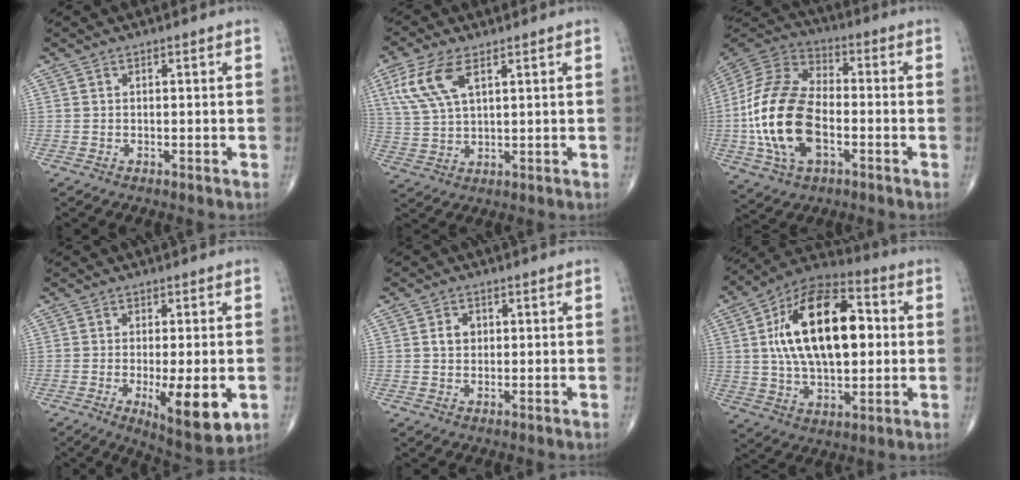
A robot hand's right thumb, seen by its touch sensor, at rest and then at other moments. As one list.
[{"total": 9.3, "force": [4.2, 4.1, 7.2], "torque": [-0.166, -0.002, 0.089]}, {"total": 20.4, "force": [-3.9, 11.7, 16.3], "torque": [-0.330, 0.019, -0.074]}, {"total": 11.1, "force": [-2.8, 3.4, 10.2], "torque": [-0.145, -0.023, -0.034]}, {"total": 2.7, "force": [0.5, 2.2, 1.5], "torque": [-0.016, 0.004, 0.009]}, {"total": 23.0, "force": [3.2, 12.3, 19.2], "torque": [-0.306, 0.013, 0.048]}]